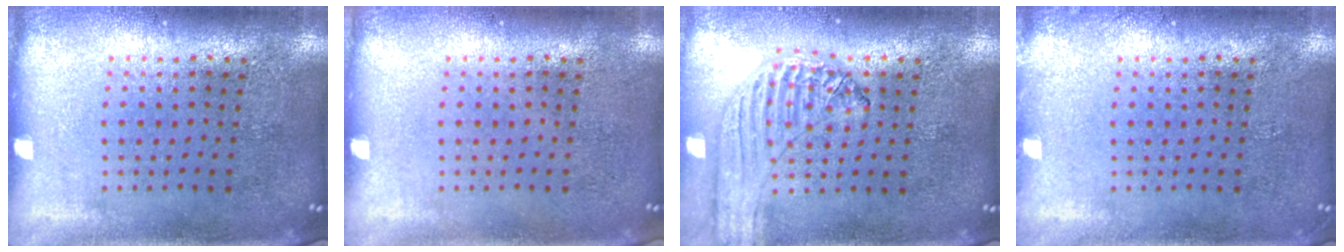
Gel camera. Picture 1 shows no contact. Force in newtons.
{"total": 0.0}
{"total": 1.2, "press": 1.2, "slide": 0.1}
{"total": 0.6, "press": 0.6, "slide": 0.1}